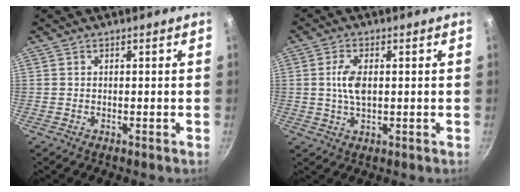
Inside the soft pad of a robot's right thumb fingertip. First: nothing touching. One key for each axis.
{"total": 5.5, "fx": 0.6, "fy": 2.8, "fz": 4.6, "tx": -0.089, "ty": 0.003, "tz": 0.009}